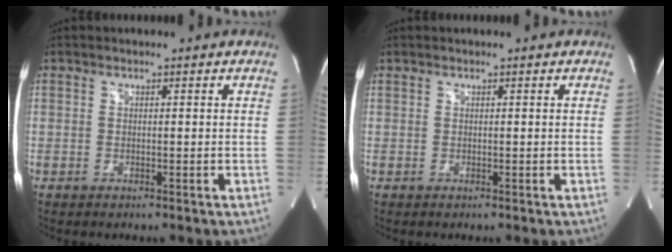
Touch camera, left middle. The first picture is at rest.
{"total": 0.0}